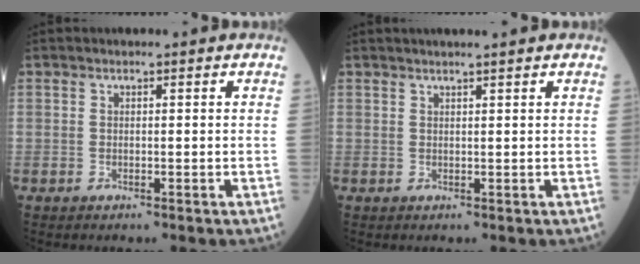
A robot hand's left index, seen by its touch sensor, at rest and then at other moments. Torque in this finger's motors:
{"motor_torque": [0.28, -0.50, -0.41, 0.00]}